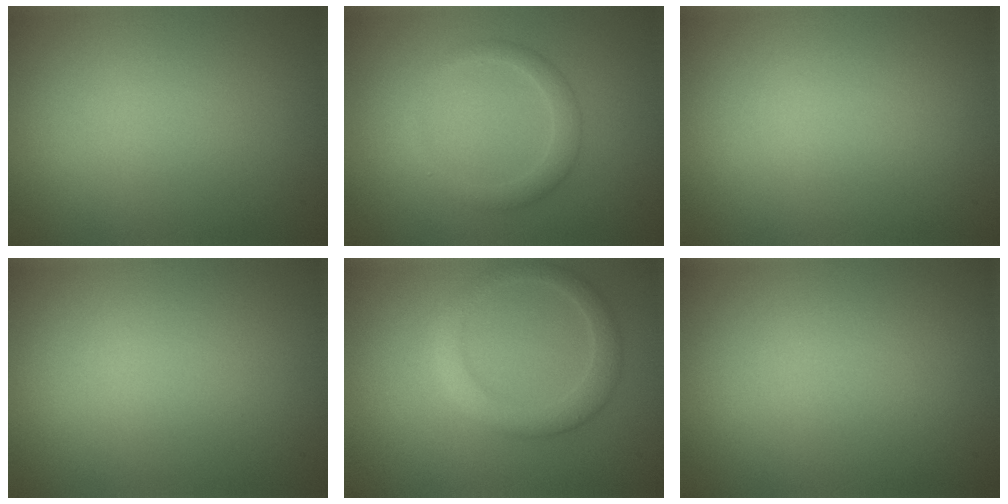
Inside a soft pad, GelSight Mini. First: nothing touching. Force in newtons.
{"total": 1.9, "press": 1.9, "slide": 0.1}
{"total": 0.0}
{"total": 0.0}
{"total": 2.8, "press": 2.8, "slide": 0.3}
{"total": 0.0}